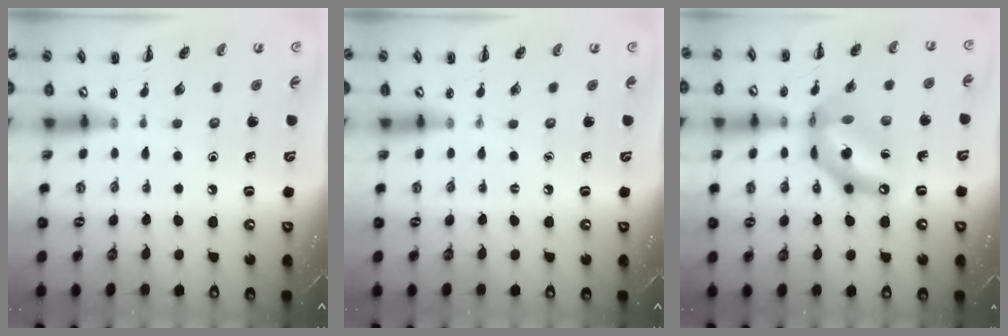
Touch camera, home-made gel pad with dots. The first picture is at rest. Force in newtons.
{"total": 0.0}
{"total": 12.7, "press": 12.2, "slide": 3.5}